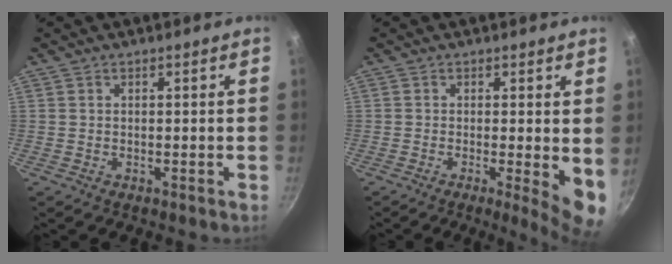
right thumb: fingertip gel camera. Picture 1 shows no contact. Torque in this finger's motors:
{"motor_torque": [-0.26, 1.16, 1.08, -0.11, 0.14]}